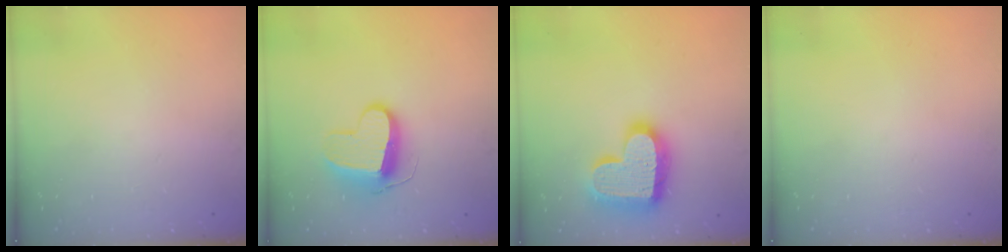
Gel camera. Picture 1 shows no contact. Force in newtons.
{"total": 11.7, "press": 11.7, "slide": 0.9}
{"total": 20.5, "press": 20.4, "slide": 1.5}
{"total": 0.0}